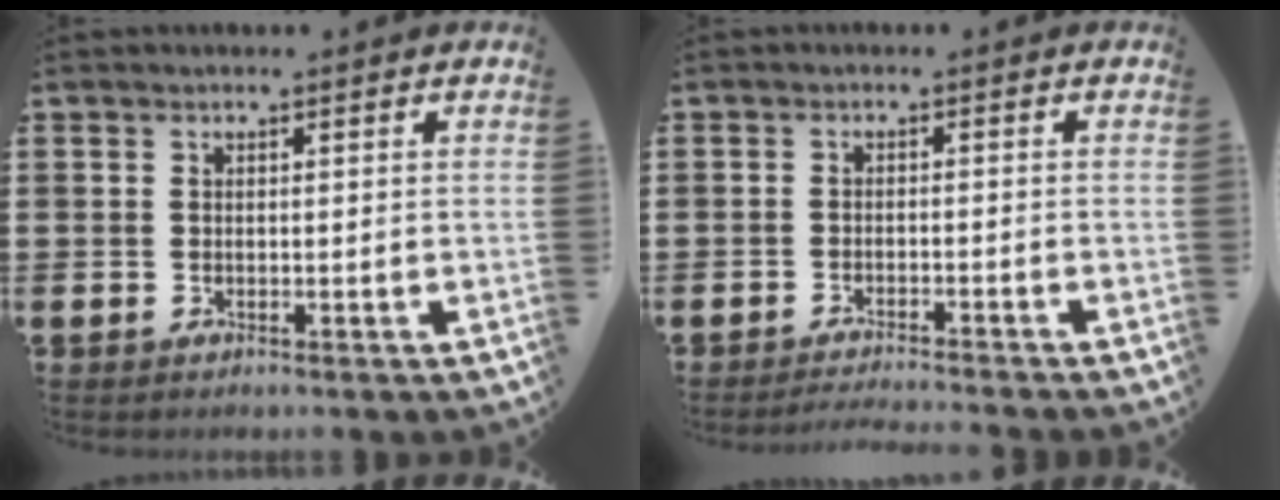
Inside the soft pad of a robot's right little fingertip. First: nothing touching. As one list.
[{"total": 1.5, "force": [-1.4, -0.2, 0.3], "torque": [-0.003, 0.002, -0.028]}]